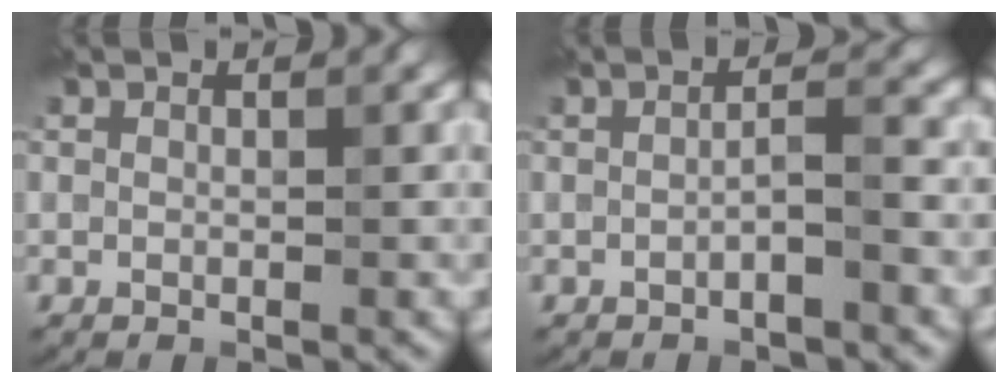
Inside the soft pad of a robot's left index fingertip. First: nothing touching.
{"total": 1.5, "force": [-0.7, 0.1, 1.4], "torque": [-0.023, 0.006, -0.015]}